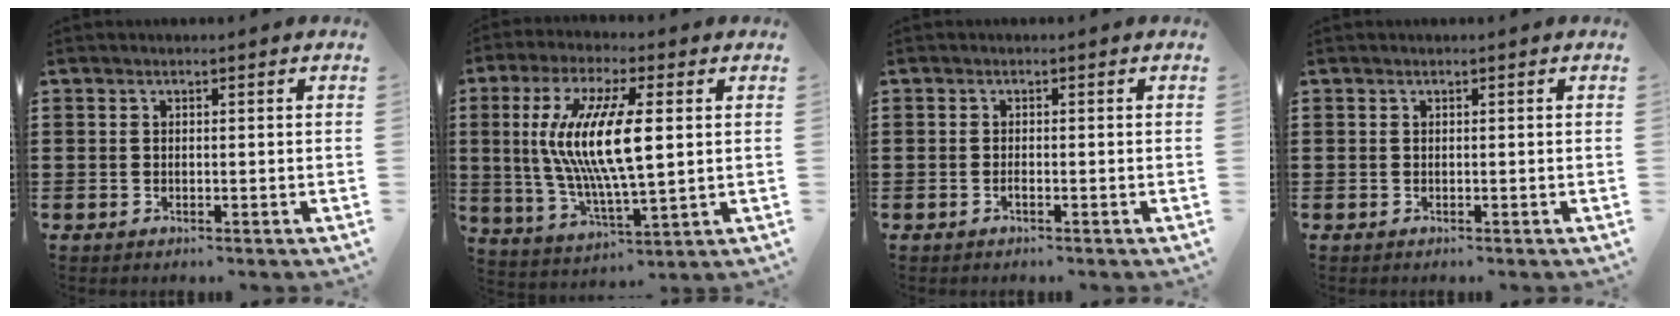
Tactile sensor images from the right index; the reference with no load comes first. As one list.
[{"total": 11.9, "force": [1.7, 3.3, 11.3], "torque": [-0.241, -0.005, 0.023]}, {"total": 0.8, "force": [-0.5, 0.1, 0.6], "torque": [-0.012, -0.004, -0.008]}, {"total": 0.0}]